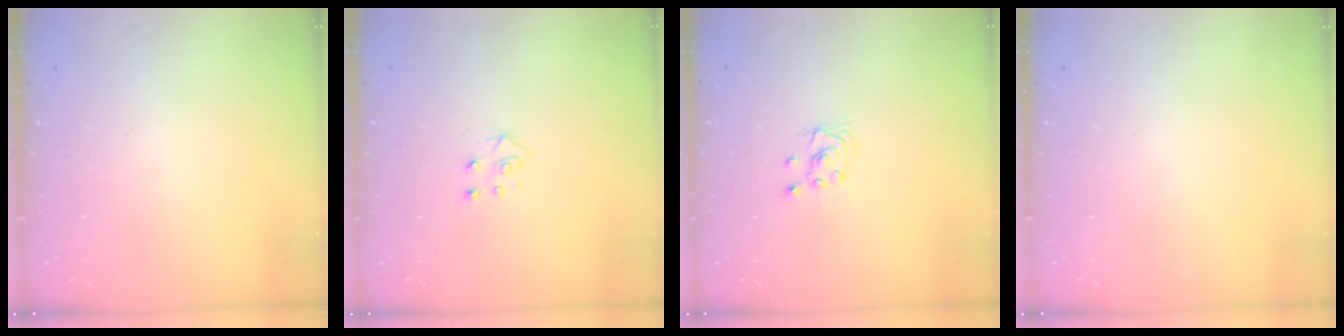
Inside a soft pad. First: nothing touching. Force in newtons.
{"total": 4.6, "press": 4.6, "slide": 0.4}
{"total": 2.0, "press": 2.0, "slide": 0.2}
{"total": 0.0}